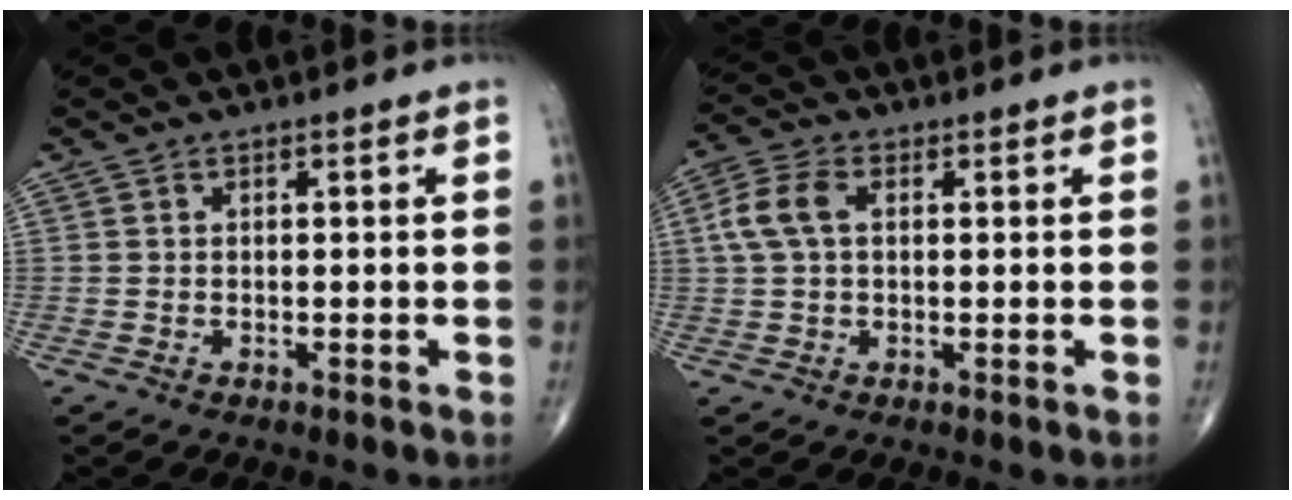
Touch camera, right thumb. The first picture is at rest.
{"total": 6.3, "force": [1.2, 3.8, 4.9], "torque": [-0.115, 0.017, 0.021]}